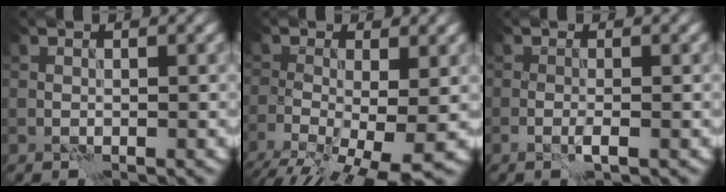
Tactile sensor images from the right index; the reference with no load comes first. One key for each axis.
{"total": 8.5, "fx": -3.9, "fy": 3.3, "fz": 6.8, "tx": -0.119, "ty": -0.030, "tz": -0.060}
{"total": 1.2, "fx": -0.5, "fy": 0.2, "fz": 1.0, "tx": -0.021, "ty": 0.001, "tz": -0.013}